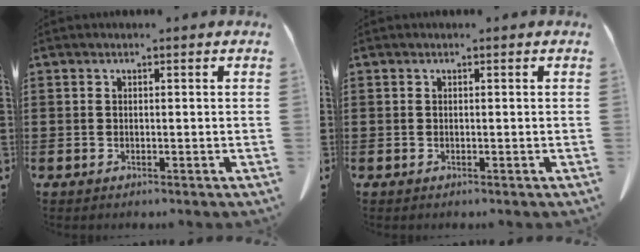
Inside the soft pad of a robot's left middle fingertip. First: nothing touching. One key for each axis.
{"total": 0.0}